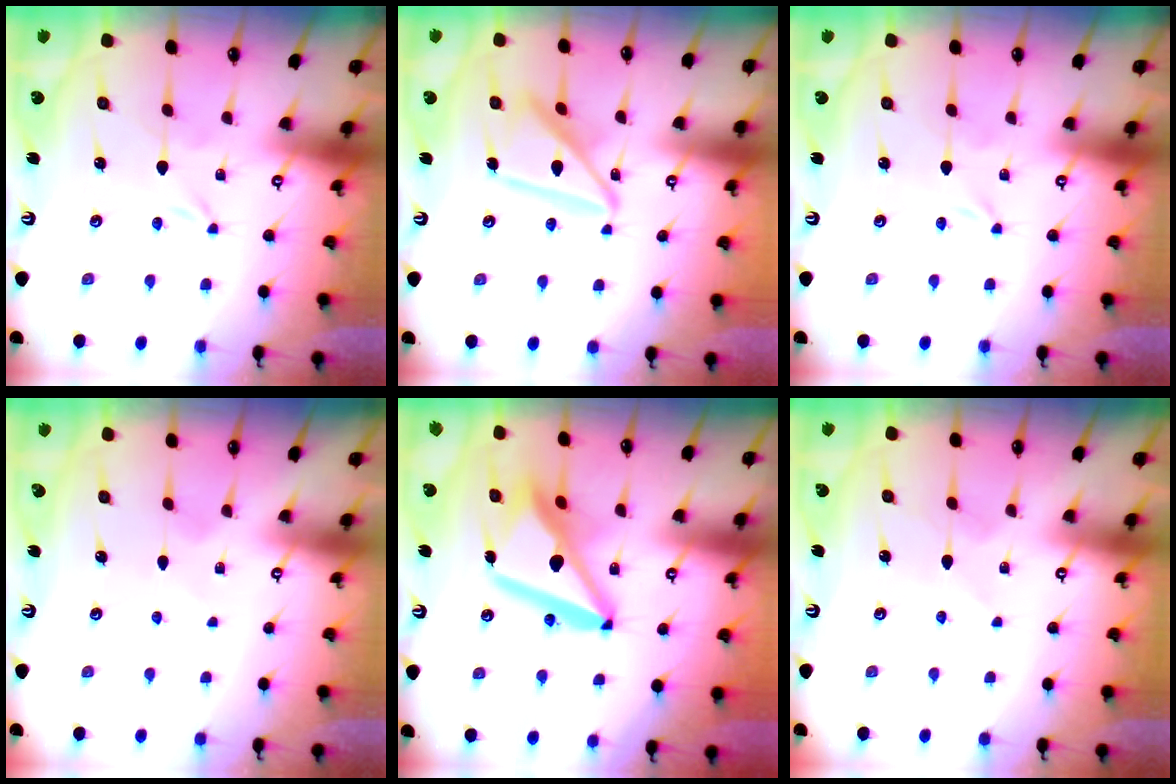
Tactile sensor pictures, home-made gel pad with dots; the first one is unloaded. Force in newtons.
{"total": 14.5, "press": 14.4, "slide": 1.5}
{"total": 0.0}
{"total": 2.6, "press": 2.6, "slide": 0.4}
{"total": 15.2, "press": 15.1, "slide": 1.7}
{"total": 1.6, "press": 1.5, "slide": 0.3}